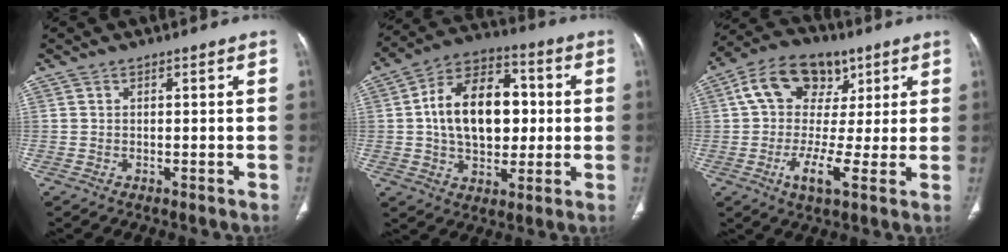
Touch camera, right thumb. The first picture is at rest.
{"total": 17.9, "force": [1.2, 11.6, 13.5], "torque": [-0.189, 0.023, 0.018]}
{"total": 14.2, "force": [2.9, 9.4, 10.2], "torque": [-0.153, 0.011, 0.037]}